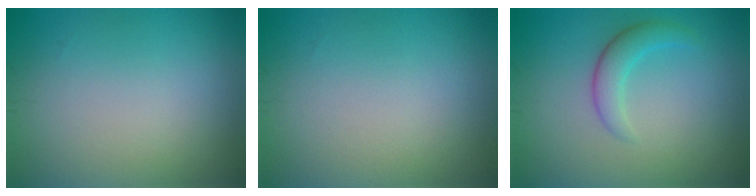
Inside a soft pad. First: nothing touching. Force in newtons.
{"total": 0.0}
{"total": 2.4, "press": 2.4, "slide": 0.2}